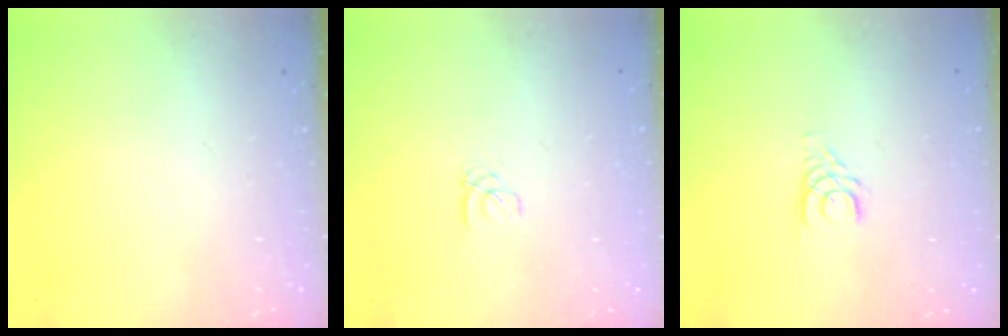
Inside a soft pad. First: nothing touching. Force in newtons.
{"total": 1.0, "press": 1.0, "slide": 0.1}
{"total": 3.4, "press": 3.4, "slide": 0.3}